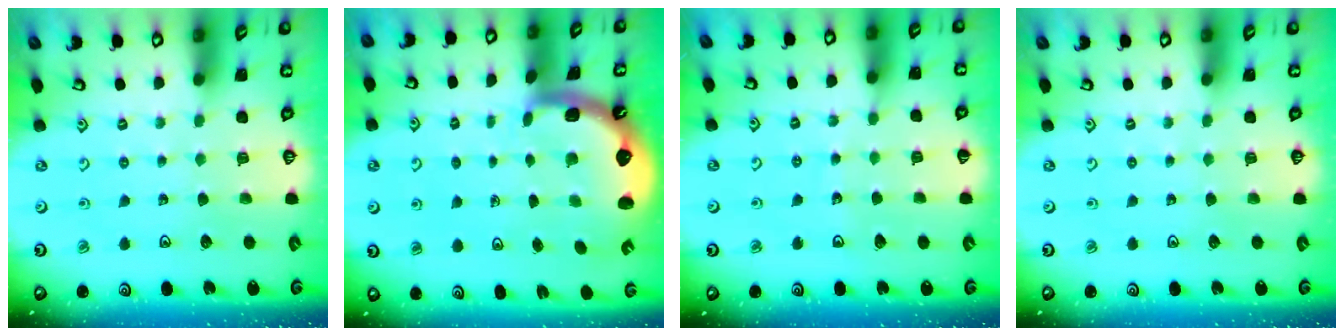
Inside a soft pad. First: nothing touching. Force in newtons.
{"total": 3.4, "press": 2.6, "slide": 2.3}
{"total": 3.8, "press": 3.8, "slide": 0.4}
{"total": 0.0}